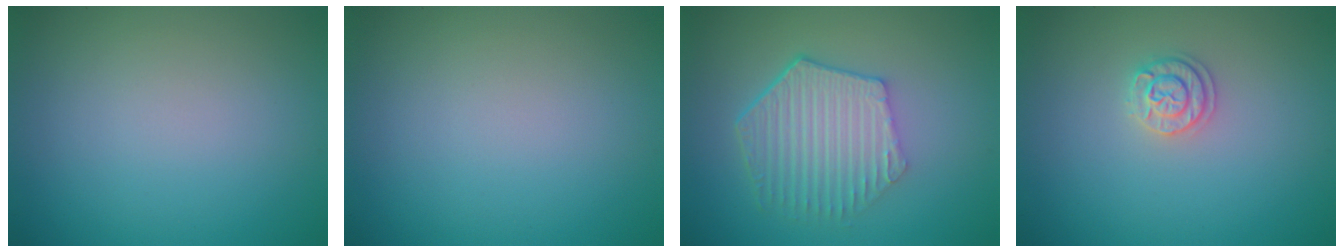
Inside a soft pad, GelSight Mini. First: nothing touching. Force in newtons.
{"total": 0.0}
{"total": 5.9, "press": 4.3, "slide": 4.0}
{"total": 1.7, "press": 1.7, "slide": 0.3}